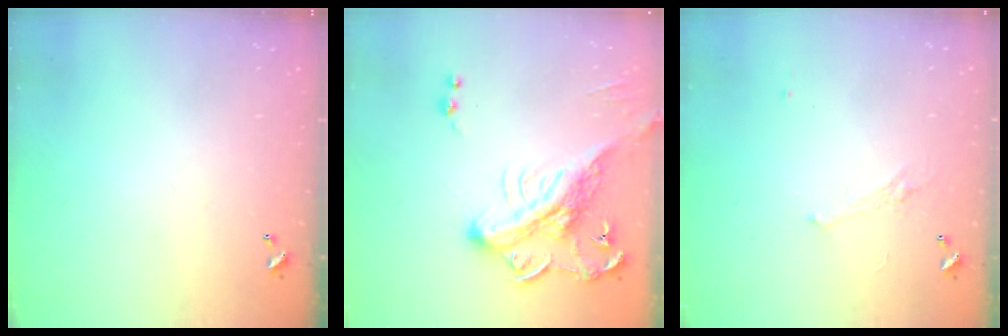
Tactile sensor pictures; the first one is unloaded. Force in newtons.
{"total": 7.1, "press": 7.0, "slide": 1.3}
{"total": 1.6, "press": 1.4, "slide": 0.8}